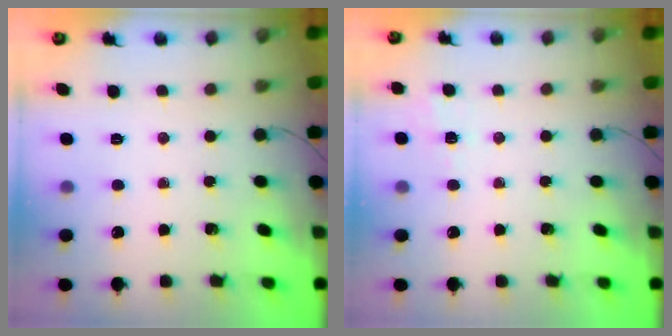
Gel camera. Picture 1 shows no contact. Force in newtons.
{"total": 2.0, "press": 1.0, "slide": 1.7}